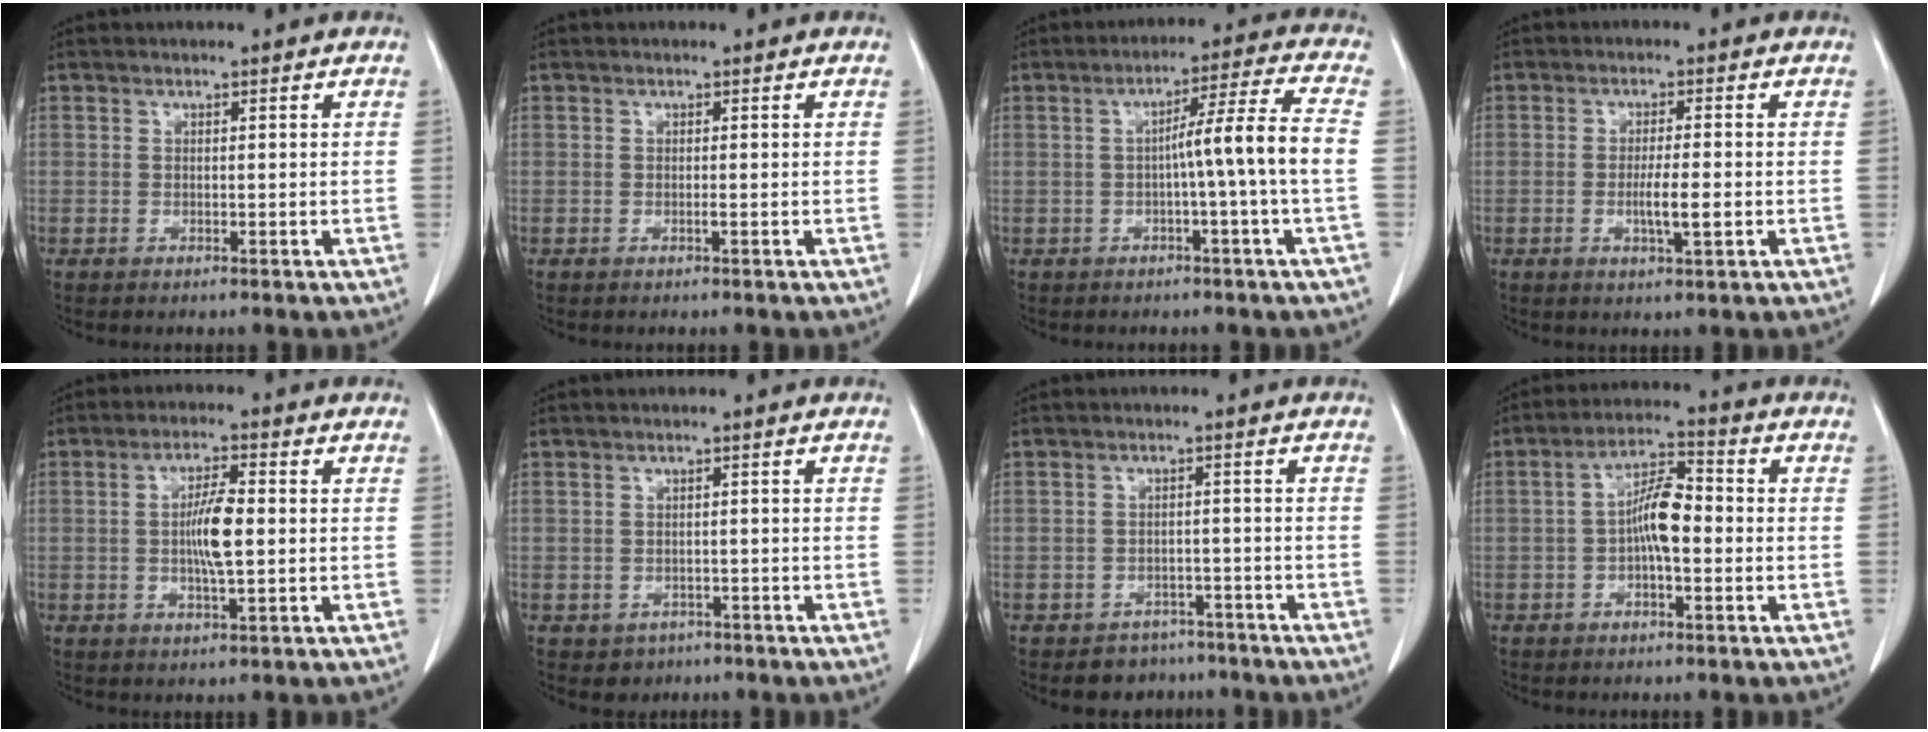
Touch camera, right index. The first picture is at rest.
{"total": 0.0}
{"total": 8.1, "force": [-1.1, -1.9, 7.8], "torque": [-0.119, 0.016, -0.015]}
{"total": 4.2, "force": [-1.0, 0.3, 4.1], "torque": [-0.074, -0.005, -0.016]}
{"total": 6.1, "force": [-0.2, 0.9, 6.1], "torque": [-0.115, 0.000, -0.007]}
{"total": 2.4, "force": [-1.3, 2.0, 0.1], "torque": [-0.001, 0.008, -0.013]}
{"total": 4.6, "force": [-3.6, 2.8, -0.5], "torque": [0.014, 0.016, -0.053]}
{"total": 6.9, "force": [-0.9, 2.0, 6.5], "torque": [-0.123, 0.020, -0.023]}